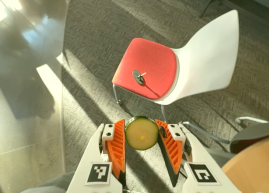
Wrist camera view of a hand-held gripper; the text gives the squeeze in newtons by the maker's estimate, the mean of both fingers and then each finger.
{"total": 7.8, "left": 8.1, "right": 7.5}